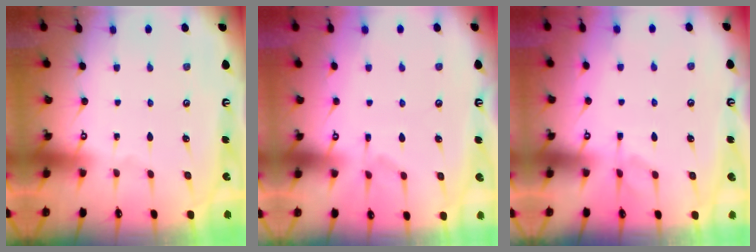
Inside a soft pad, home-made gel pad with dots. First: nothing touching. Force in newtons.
{"total": 3.8, "press": 3.6, "slide": 1.3}
{"total": 3.6, "press": 3.4, "slide": 1.2}